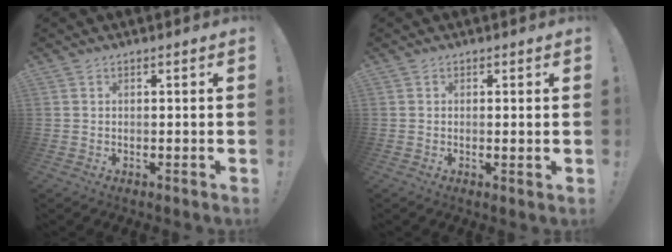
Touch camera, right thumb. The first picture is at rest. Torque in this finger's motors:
{"motor_torque": [-0.01, -0.18, 0.03, -0.19, 0.00]}